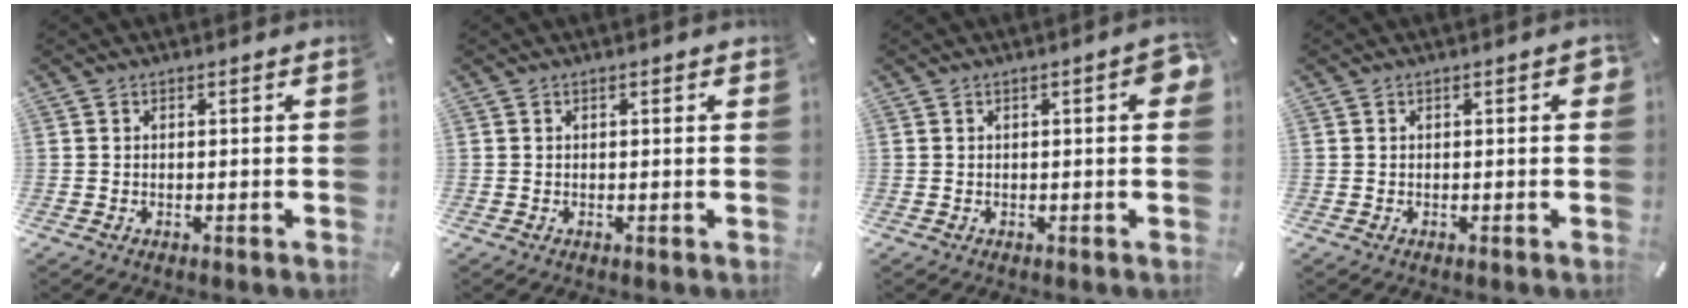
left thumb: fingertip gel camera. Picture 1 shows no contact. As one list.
[{"total": 0.0}, {"total": 3.8, "force": [0.6, 1.1, 3.6], "torque": [-0.050, 0.003, 0.006]}, {"total": 1.2, "force": [0.1, 0.5, 1.1], "torque": [-0.019, 0.005, 0.001]}]